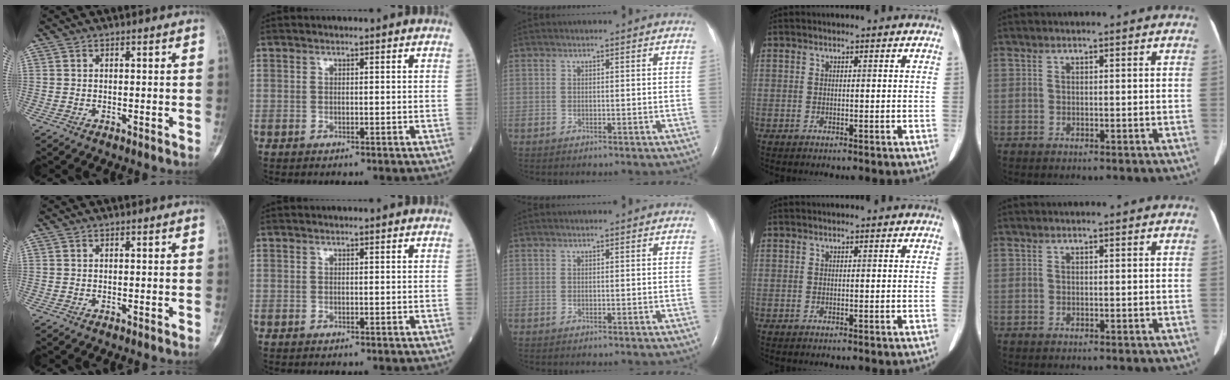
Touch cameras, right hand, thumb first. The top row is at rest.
{}